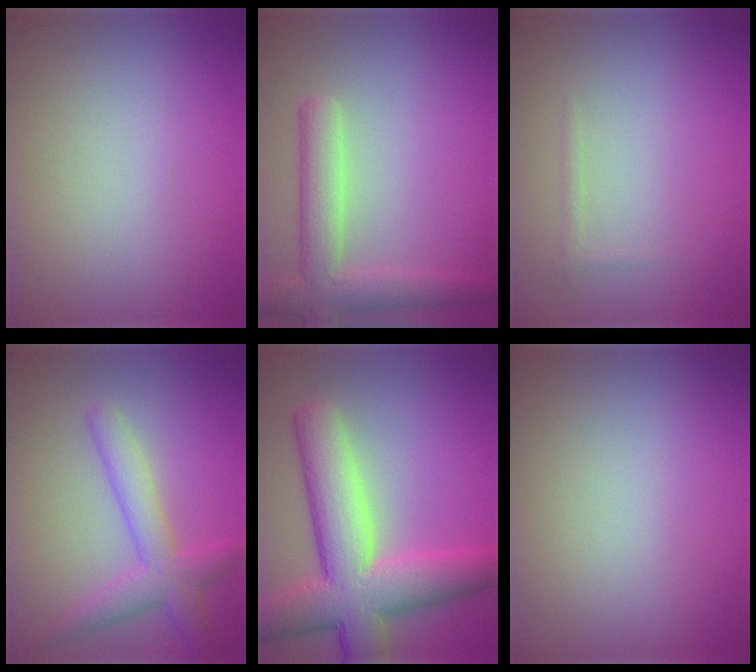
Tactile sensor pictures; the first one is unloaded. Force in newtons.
{"total": 4.6, "press": 4.6, "slide": 0.5}
{"total": 0.6, "press": 0.6, "slide": 0.0}
{"total": 4.0, "press": 4.0, "slide": 0.2}
{"total": 9.9, "press": 9.9, "slide": 0.6}
{"total": 0.0}